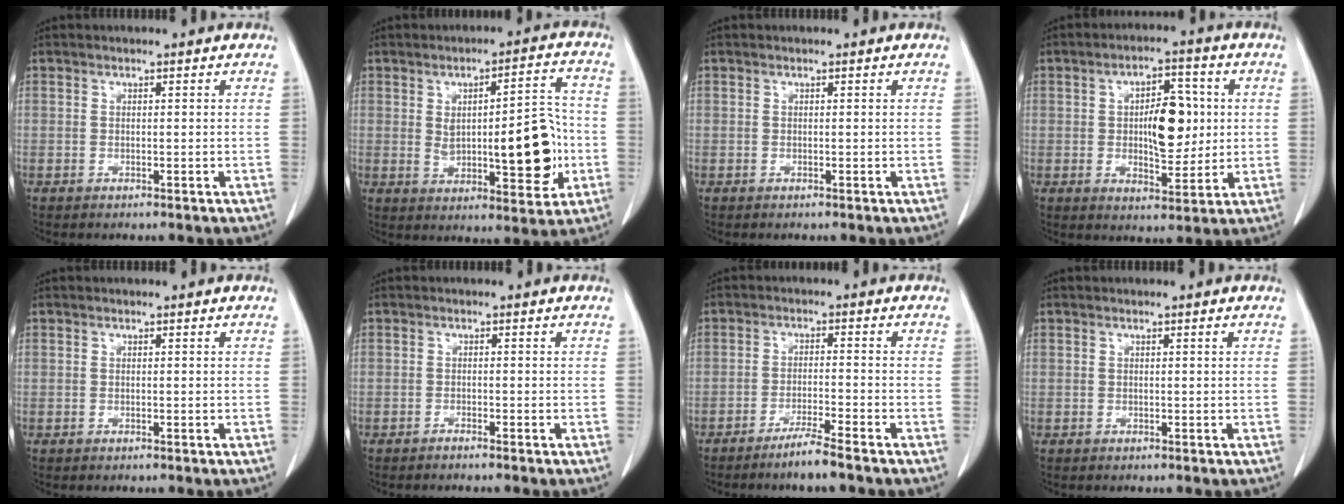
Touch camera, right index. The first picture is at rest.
{"total": 13.4, "force": [-1.0, 4.3, 12.6], "torque": [-0.176, 0.012, 0.000]}
{"total": 0.0}
{"total": 9.1, "force": [0.9, 3.9, 8.2], "torque": [-0.127, 0.009, 0.019]}
{"total": 0.0}
{"total": 0.8, "force": [-0.8, -0.1, 0.3], "torque": [-0.007, 0.000, -0.013]}
{"total": 4.3, "force": [-3.4, -0.7, 2.5], "torque": [-0.048, -0.010, -0.067]}
{"total": 0.0}